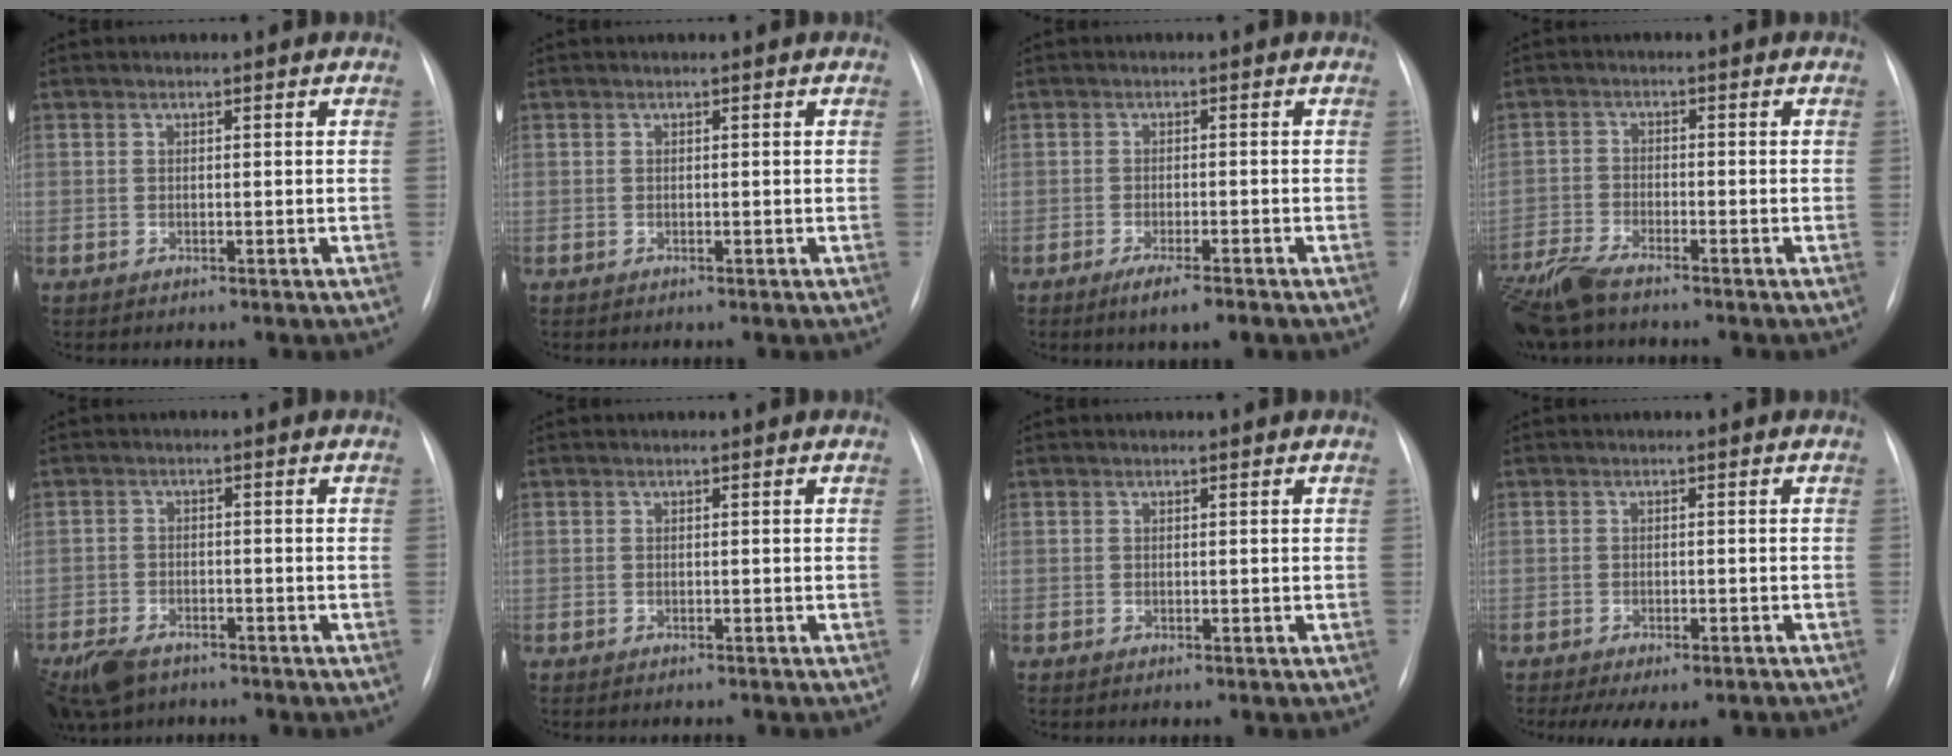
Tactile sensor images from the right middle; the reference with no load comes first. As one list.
[{"total": 0.0}, {"total": 4.0, "force": [-2.7, 0.1, 2.9], "torque": [-0.052, -0.009, -0.045]}, {"total": 7.3, "force": [-6.2, 1.4, 3.7], "torque": [-0.081, -0.021, -0.119]}, {"total": 10.3, "force": [-7.5, 5.2, 4.9], "torque": [-0.116, -0.014, -0.124]}, {"total": 1.0, "force": [-0.9, 0.1, 0.3], "torque": [-0.004, -0.002, -0.012]}, {"total": 0.0}, {"total": 8.4, "force": [-6.6, 2.8, 4.4], "torque": [-0.056, -0.001, -0.087]}]